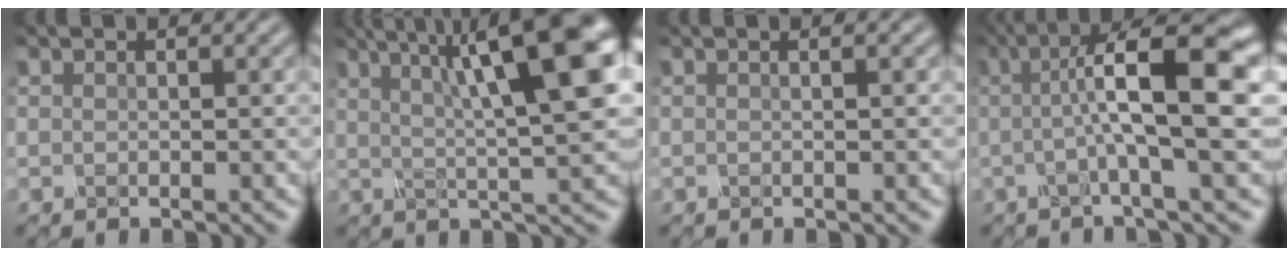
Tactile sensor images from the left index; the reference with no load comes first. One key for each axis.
{"total": 12.3, "fx": 4.0, "fy": 2.9, "fz": 11.3, "tx": -0.146, "ty": 0.012, "tz": 0.062}
{"total": 2.1, "fx": 0.7, "fy": 1.1, "fz": 1.6, "tx": -0.006, "ty": 0.005, "tz": -0.013}
{"total": 9.6, "fx": 0.8, "fy": 1.9, "fz": 9.4, "tx": -0.125, "ty": 0.017, "tz": 0.005}